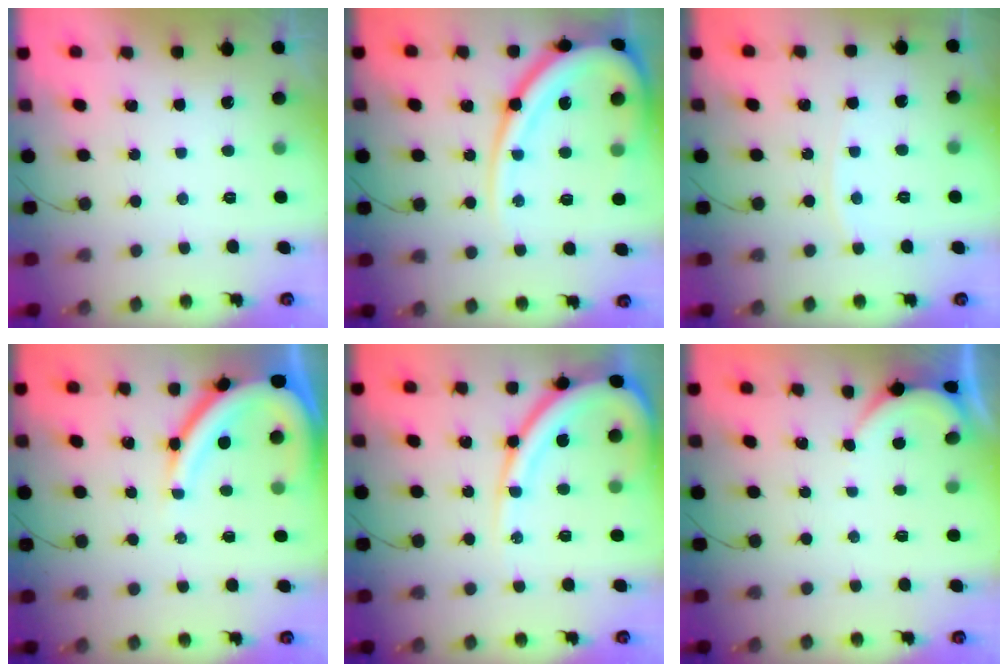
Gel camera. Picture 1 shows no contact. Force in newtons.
{"total": 19.7, "press": 19.6, "slide": 2.0}
{"total": 2.6, "press": 2.5, "slide": 0.4}
{"total": 13.1, "press": 13.0, "slide": 1.3}
{"total": 15.2, "press": 15.1, "slide": 1.8}
{"total": 1.4, "press": 1.4, "slide": 0.2}